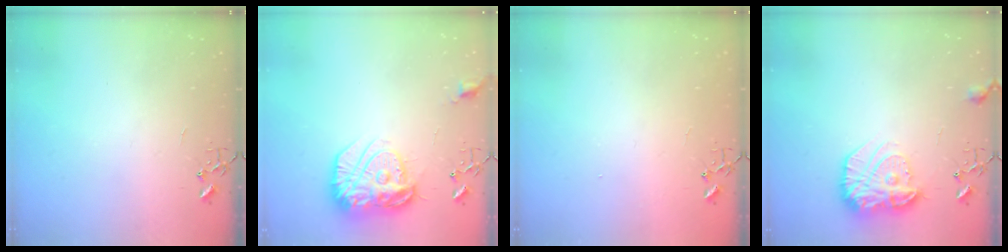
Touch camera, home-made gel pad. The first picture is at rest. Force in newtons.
{"total": 17.7, "press": 17.6, "slide": 1.4}
{"total": 1.1, "press": 1.1, "slide": 0.1}
{"total": 16.5, "press": 16.5, "slide": 1.1}